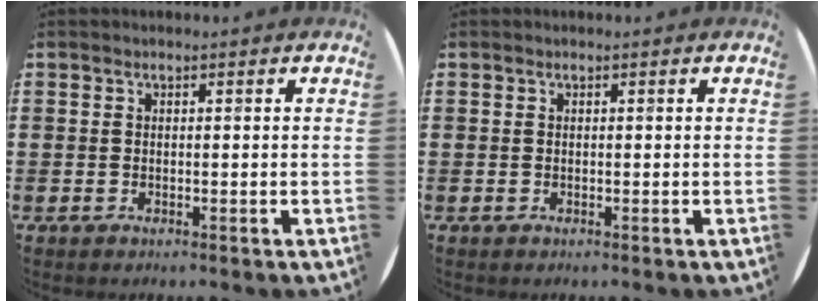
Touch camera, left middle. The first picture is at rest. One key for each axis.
{"total": 0.0}